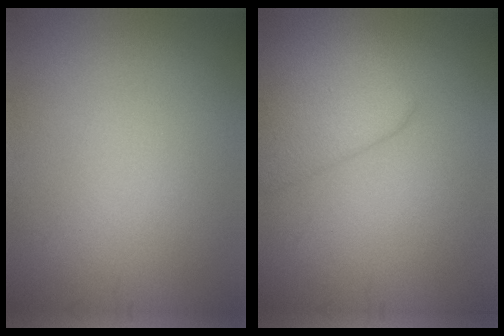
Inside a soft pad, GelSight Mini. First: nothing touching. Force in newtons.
{"total": 4.6, "press": 4.6, "slide": 0.3}